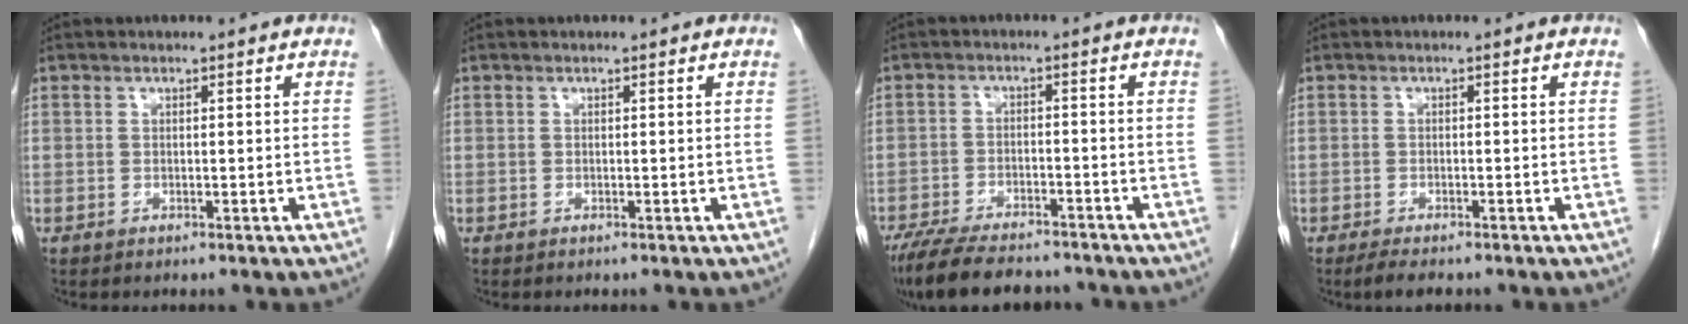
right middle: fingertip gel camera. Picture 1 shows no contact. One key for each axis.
{"total": 0.0}
{"total": 13.7, "fx": -11.7, "fy": 3.5, "fz": 6.2, "tx": -0.118, "ty": -0.010, "tz": -0.178}
{"total": 3.1, "fx": -2.4, "fy": 0.8, "fz": 1.7, "tx": -0.034, "ty": -0.008, "tz": -0.036}